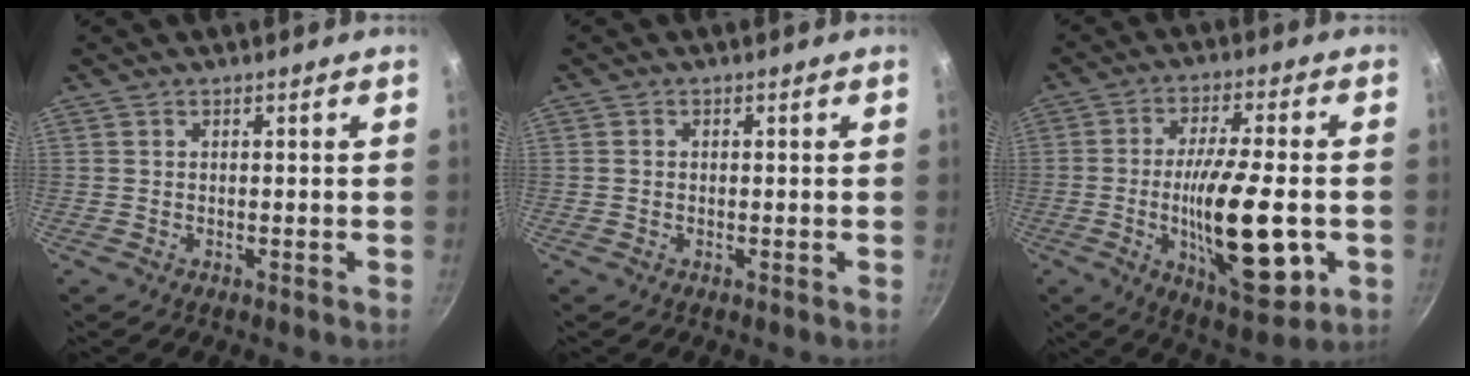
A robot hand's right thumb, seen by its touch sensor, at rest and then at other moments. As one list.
[{"total": 0.7, "force": [-0.1, 0.6, 0.3], "torque": [-0.004, 0.003, -0.002]}, {"total": 19.5, "force": [-3.8, 6.2, 18.1], "torque": [-0.291, 0.004, -0.059]}]